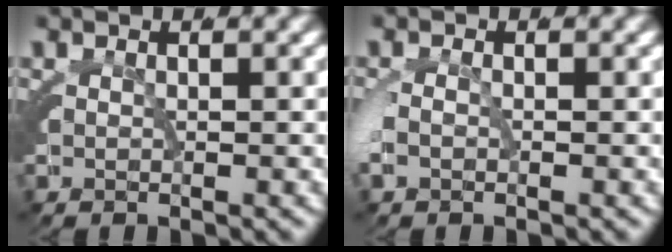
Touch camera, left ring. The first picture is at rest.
{"total": 1.6, "force": [-1.0, 1.2, 0.5], "torque": [-0.029, -0.007, -0.017]}